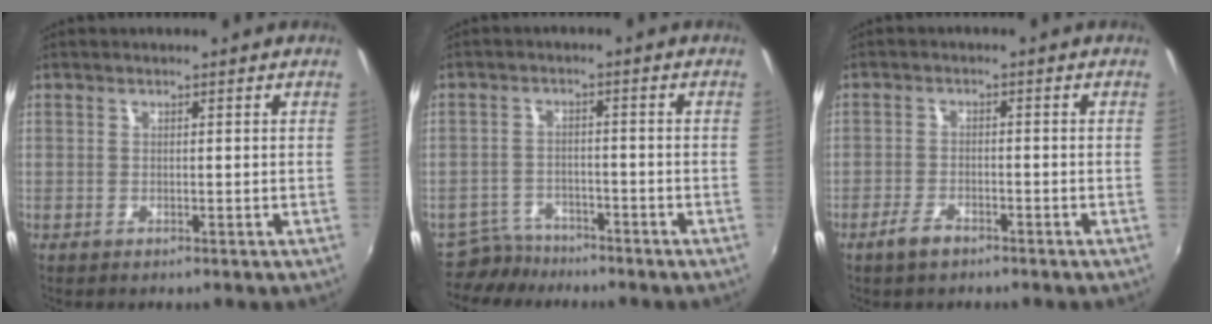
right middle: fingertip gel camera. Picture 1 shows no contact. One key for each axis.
{"total": 5.2, "fx": -4.7, "fy": 2.2, "fz": 0.1, "tx": -0.016, "ty": 0.004, "tz": -0.084}
{"total": 3.6, "fx": -2.7, "fy": 1.4, "fz": 1.9, "tx": -0.053, "ty": -0.004, "tz": -0.054}